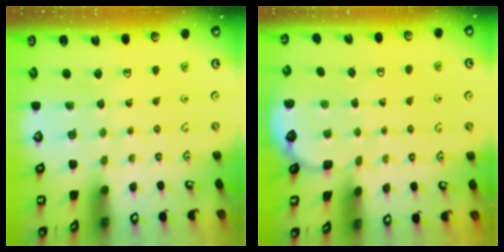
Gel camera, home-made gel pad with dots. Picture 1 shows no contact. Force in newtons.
{"total": 1.6, "press": 0.9, "slide": 1.3}